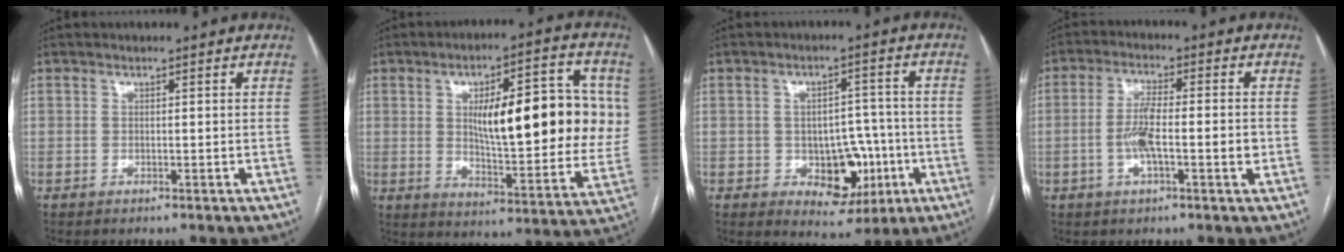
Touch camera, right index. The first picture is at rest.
{"total": 20.7, "force": [3.5, 6.1, 19.5], "torque": [-0.272, 0.016, 0.056]}
{"total": 8.9, "force": [-2.5, 5.7, 6.4], "torque": [-0.082, 0.013, -0.022]}
{"total": 7.1, "force": [-1.3, 1.6, 6.8], "torque": [-0.132, 0.009, -0.023]}